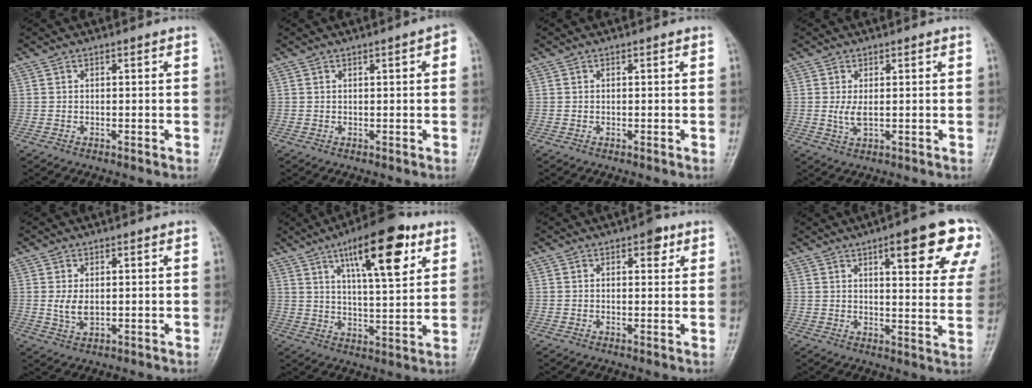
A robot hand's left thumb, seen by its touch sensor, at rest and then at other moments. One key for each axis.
{"total": 2.5, "fx": 0.7, "fy": 0.6, "fz": 2.3, "tx": -0.026, "ty": 0.004, "tz": 0.006}
{"total": 0.0}
{"total": 2.7, "fx": 0.3, "fy": 1.1, "fz": 2.4, "tx": -0.051, "ty": -0.008, "tz": 0.010}
{"total": 3.4, "fx": 0.4, "fy": 2.1, "fz": 2.7, "tx": -0.048, "ty": -0.010, "tz": 0.013}
{"total": 16.6, "fx": 8.3, "fy": 5.2, "fz": 13.5, "tx": -0.183, "ty": -0.029, "tz": 0.128}
{"total": 3.4, "fx": 1.8, "fy": 1.7, "fz": 2.3, "tx": -0.015, "ty": -0.004, "tz": 0.020}
{"total": 18.0, "fx": 9.1, "fy": 4.5, "fz": 14.8, "tx": -0.159, "ty": -0.030, "tz": 0.112}